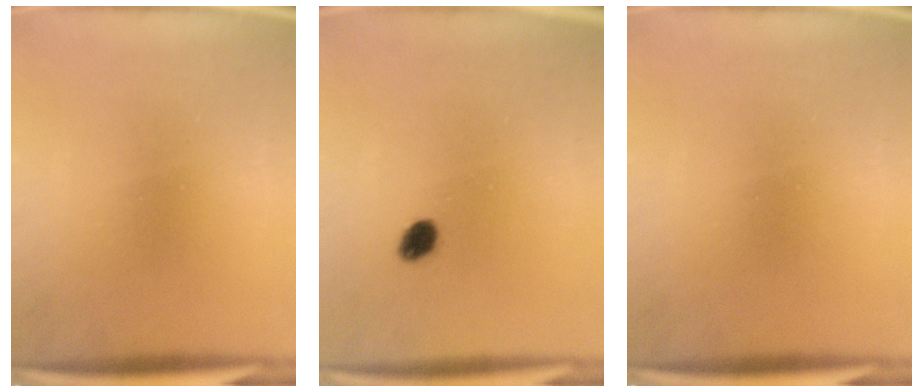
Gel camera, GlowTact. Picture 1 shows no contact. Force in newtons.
{"total": 2.4}
{"total": 0.0}